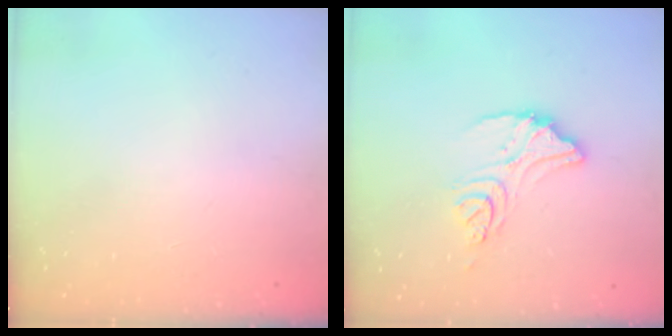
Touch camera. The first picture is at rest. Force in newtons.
{"total": 11.8, "press": 11.8, "slide": 0.4}